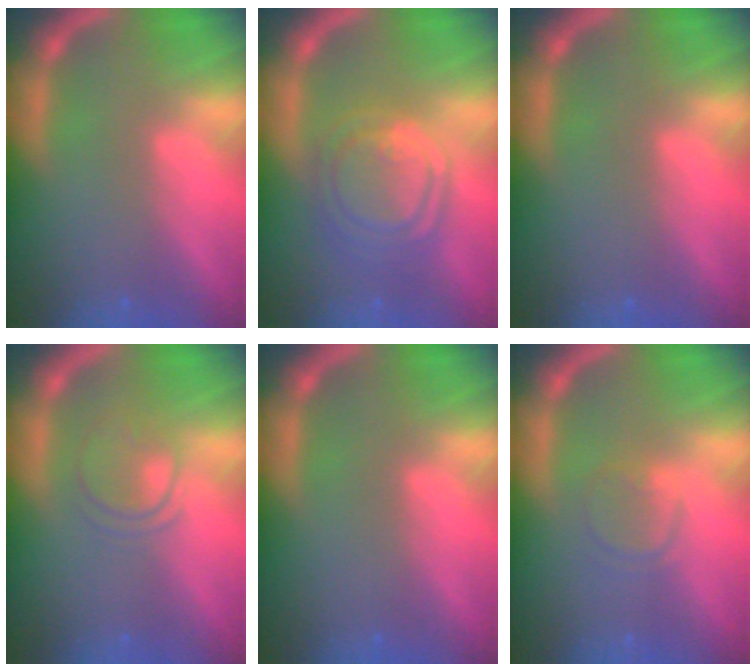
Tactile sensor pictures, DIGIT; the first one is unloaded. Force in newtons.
{"total": 8.0}
{"total": 0.0}
{"total": 3.0}
{"total": 0.0}
{"total": 2.4}